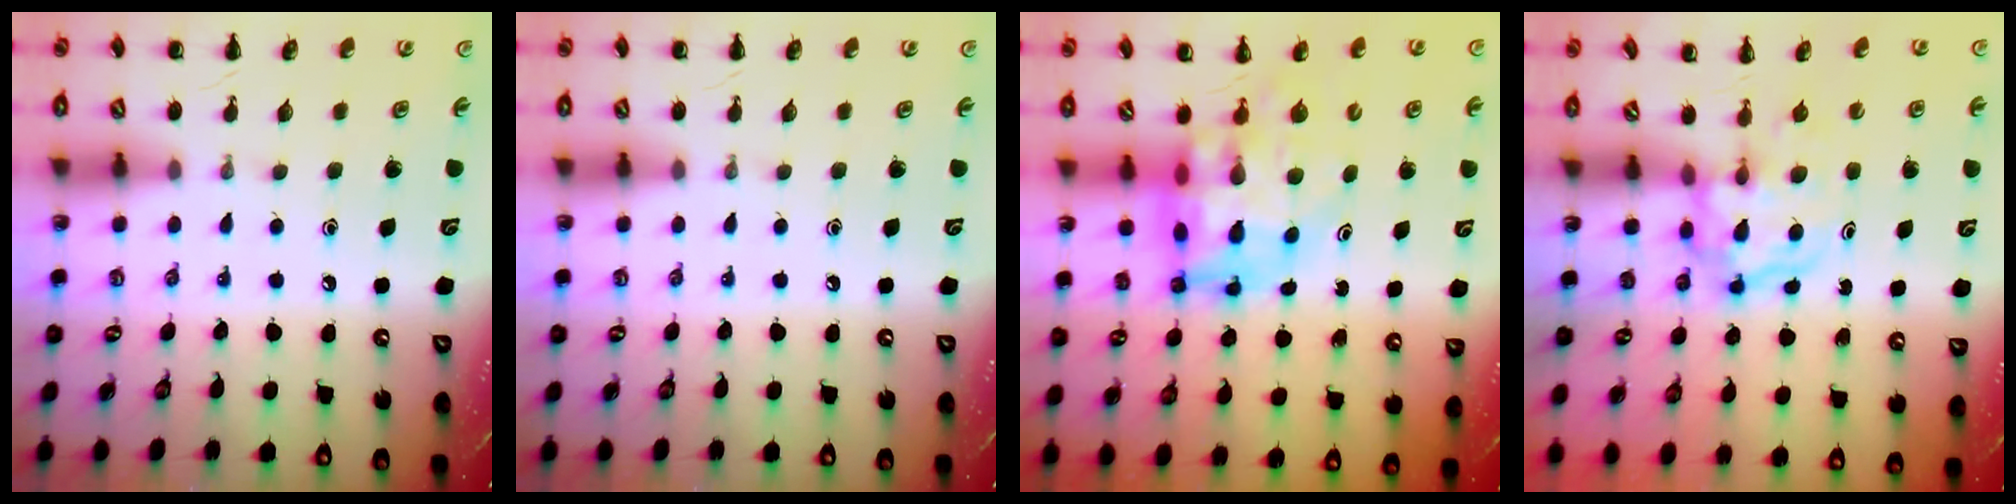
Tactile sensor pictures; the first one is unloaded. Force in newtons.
{"total": 0.0}
{"total": 10.7, "press": 10.2, "slide": 3.2}
{"total": 3.9, "press": 3.9, "slide": 0.5}